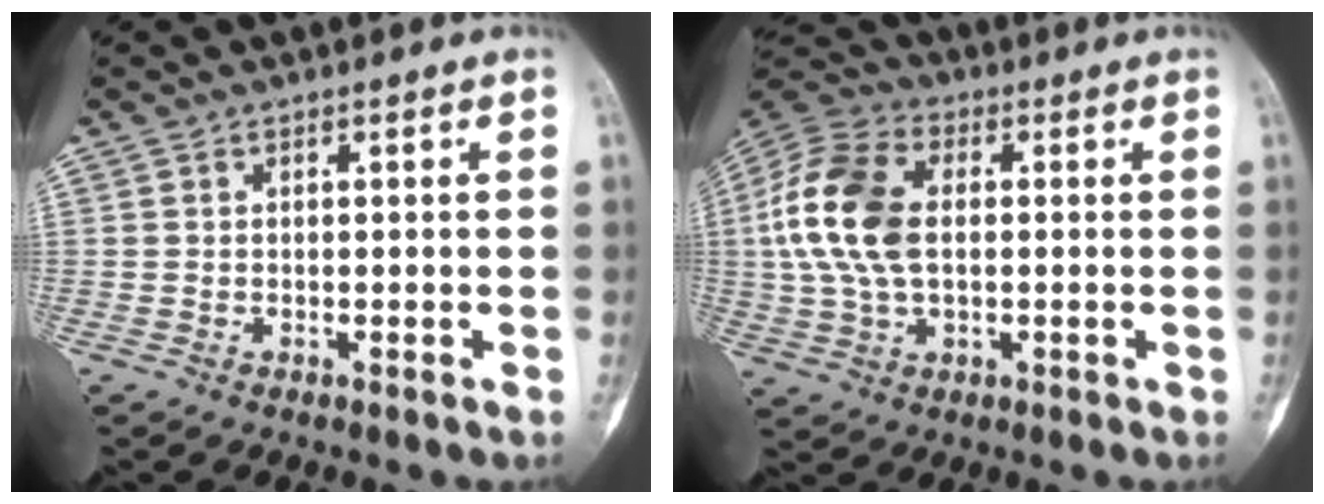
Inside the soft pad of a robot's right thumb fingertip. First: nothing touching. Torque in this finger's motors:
{"motor_torque": [0.89, 0.76, 0.63, -0.87, 0.17]}